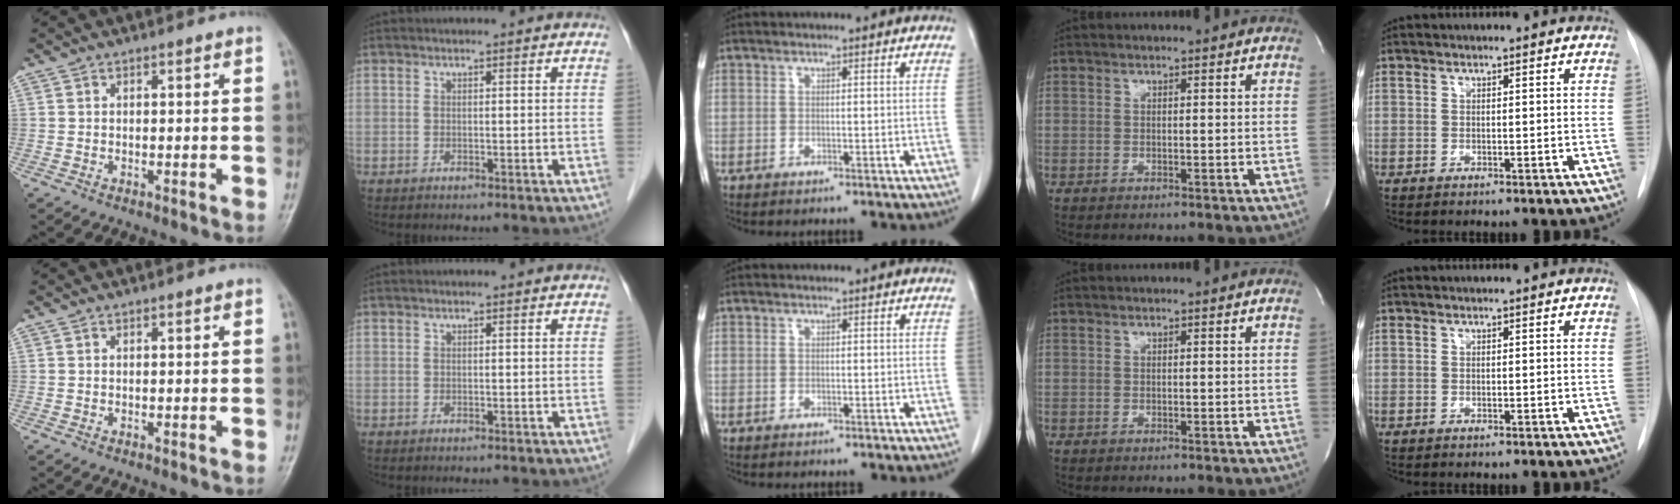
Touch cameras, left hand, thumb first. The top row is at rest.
{}